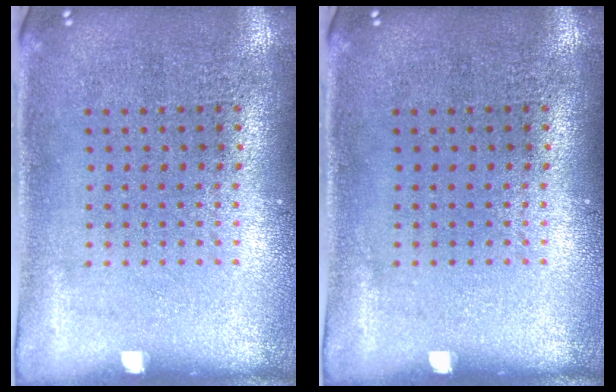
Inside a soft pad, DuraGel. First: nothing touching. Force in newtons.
{"total": 0.0}